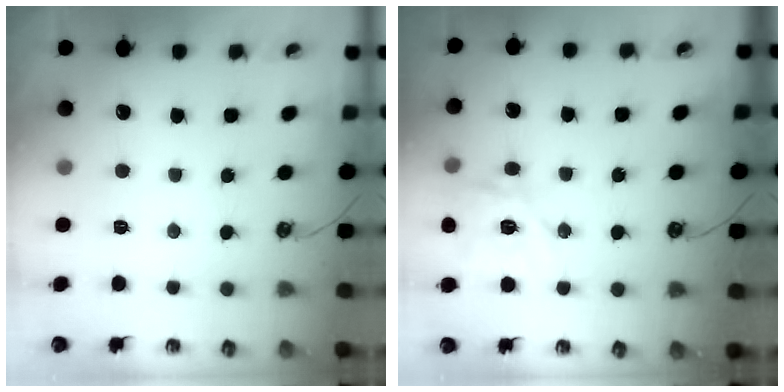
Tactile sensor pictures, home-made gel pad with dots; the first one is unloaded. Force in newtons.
{"total": 15.2, "press": 15.0, "slide": 1.9}